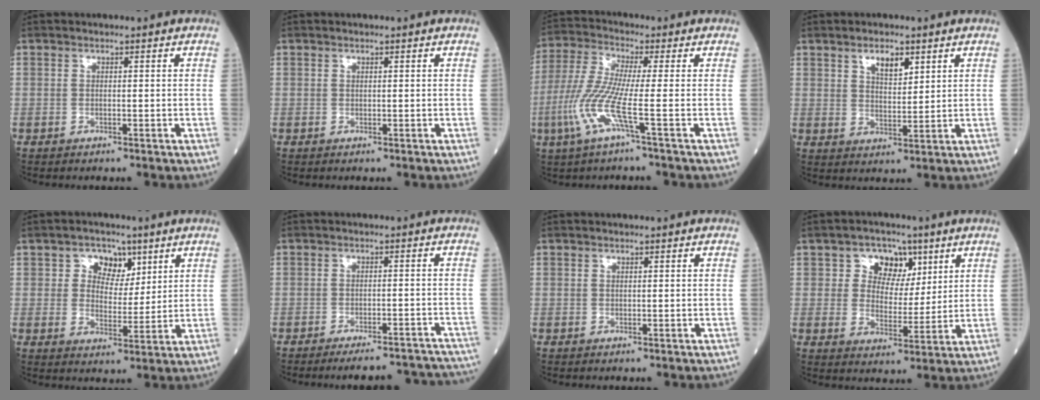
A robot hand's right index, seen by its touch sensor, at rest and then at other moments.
{"total": 0.0}
{"total": 8.2, "force": [-2.7, -0.4, 7.8], "torque": [-0.178, -0.007, -0.067]}
{"total": 4.3, "force": [2.5, 1.7, 3.0], "torque": [-0.051, -0.001, 0.044]}
{"total": 5.7, "force": [2.8, 4.2, 2.8], "torque": [-0.037, 0.011, 0.045]}
{"total": 14.2, "force": [-13.6, 1.9, 3.7], "torque": [-0.029, 0.015, -0.156]}
{"total": 0.0}
{"total": 7.1, "force": [3.3, 5.4, 3.2], "torque": [-0.041, 0.016, 0.053]}